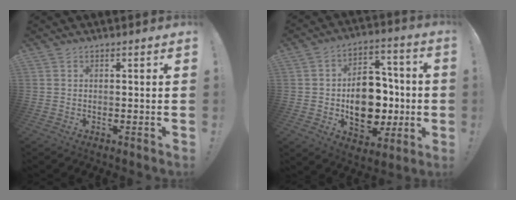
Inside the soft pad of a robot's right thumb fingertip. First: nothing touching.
{"total": 16.9, "force": [-2.3, 12.0, 11.7], "torque": [-0.185, 0.014, -0.031]}